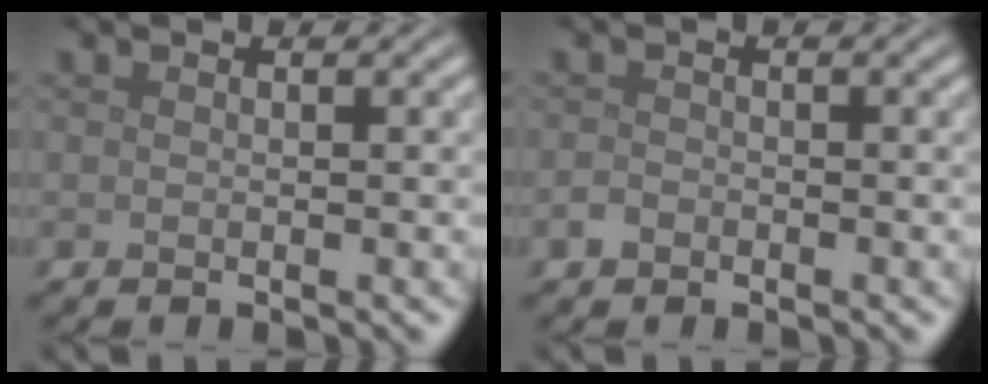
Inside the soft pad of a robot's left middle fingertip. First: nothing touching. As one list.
[{"total": 1.0, "force": [-0.6, 0.7, 0.3], "torque": [-0.005, -0.001, -0.014]}]